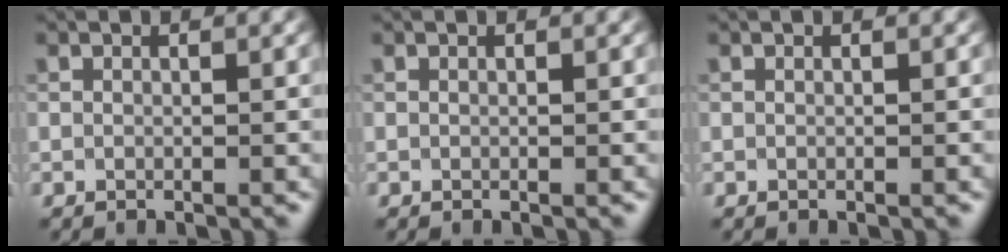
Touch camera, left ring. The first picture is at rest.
{"total": 0.0}
{"total": 0.0}